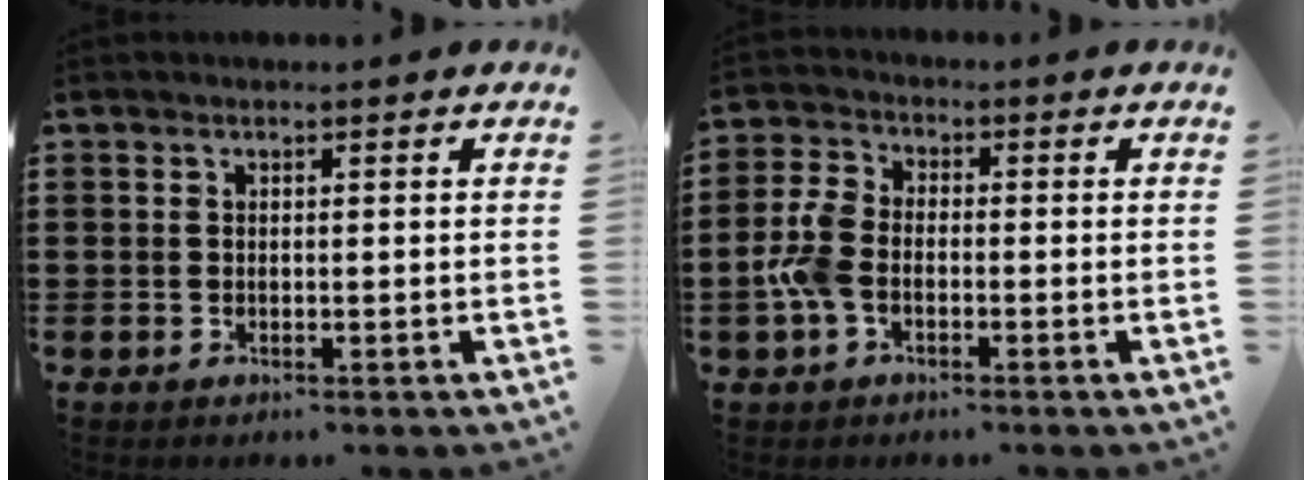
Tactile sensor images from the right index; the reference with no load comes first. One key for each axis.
{"total": 5.6, "fx": -1.7, "fy": 3.3, "fz": 4.1, "tx": -0.115, "ty": -0.005, "tz": -0.041}